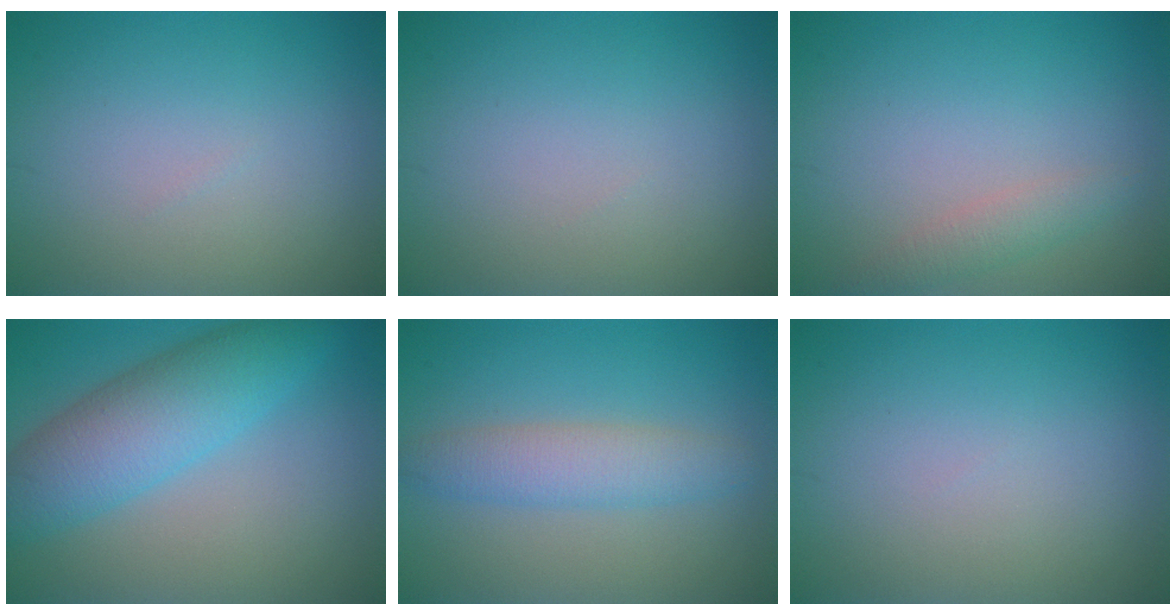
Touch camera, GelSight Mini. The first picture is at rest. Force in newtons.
{"total": 0.0}
{"total": 1.7, "press": 1.7, "slide": 0.1}
{"total": 6.9, "press": 6.9, "slide": 0.1}
{"total": 3.5, "press": 3.5, "slide": 0.1}
{"total": 0.0}